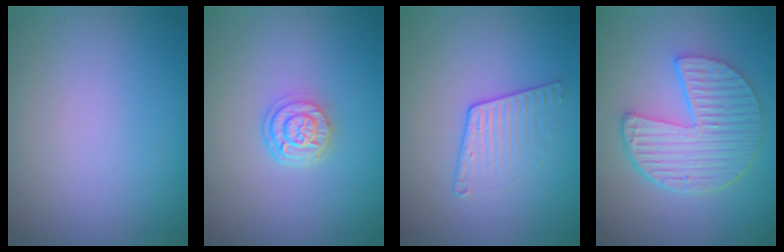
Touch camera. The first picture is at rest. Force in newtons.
{"total": 2.9, "press": 2.3, "slide": 1.8}
{"total": 2.0, "press": 1.5, "slide": 1.3}
{"total": 6.2, "press": 4.7, "slide": 4.0}